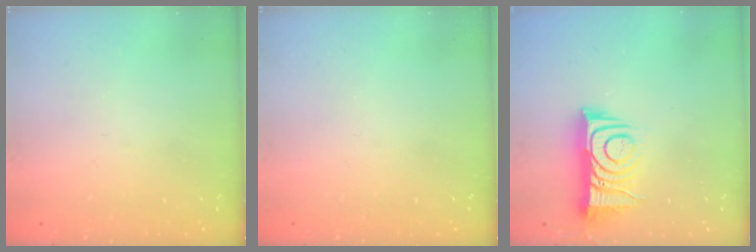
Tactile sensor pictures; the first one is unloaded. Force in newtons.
{"total": 0.0}
{"total": 12.0, "press": 12.0, "slide": 1.1}